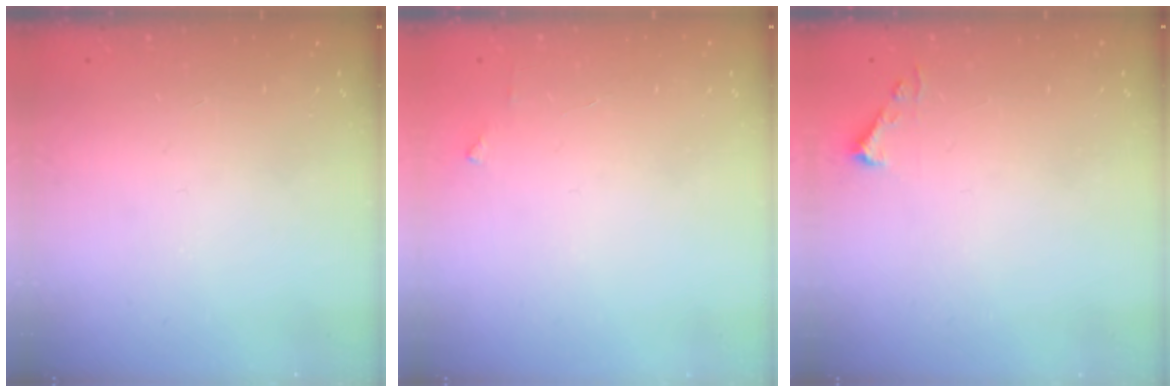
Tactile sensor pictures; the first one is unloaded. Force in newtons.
{"total": 2.6, "press": 2.6, "slide": 0.2}
{"total": 3.7, "press": 3.7, "slide": 0.5}